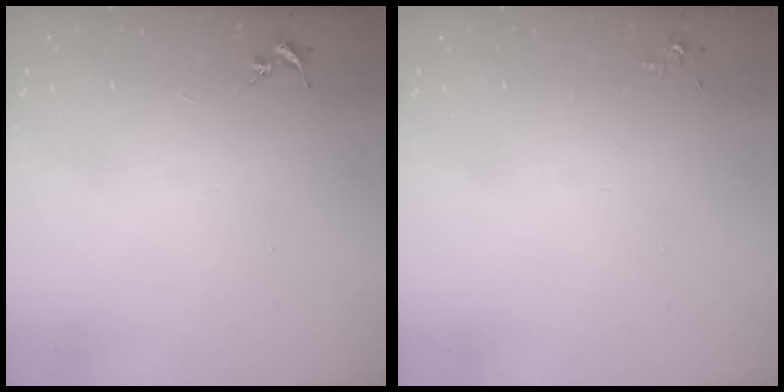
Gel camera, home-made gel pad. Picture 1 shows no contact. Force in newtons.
{"total": 3.6, "press": 3.6, "slide": 0.5}